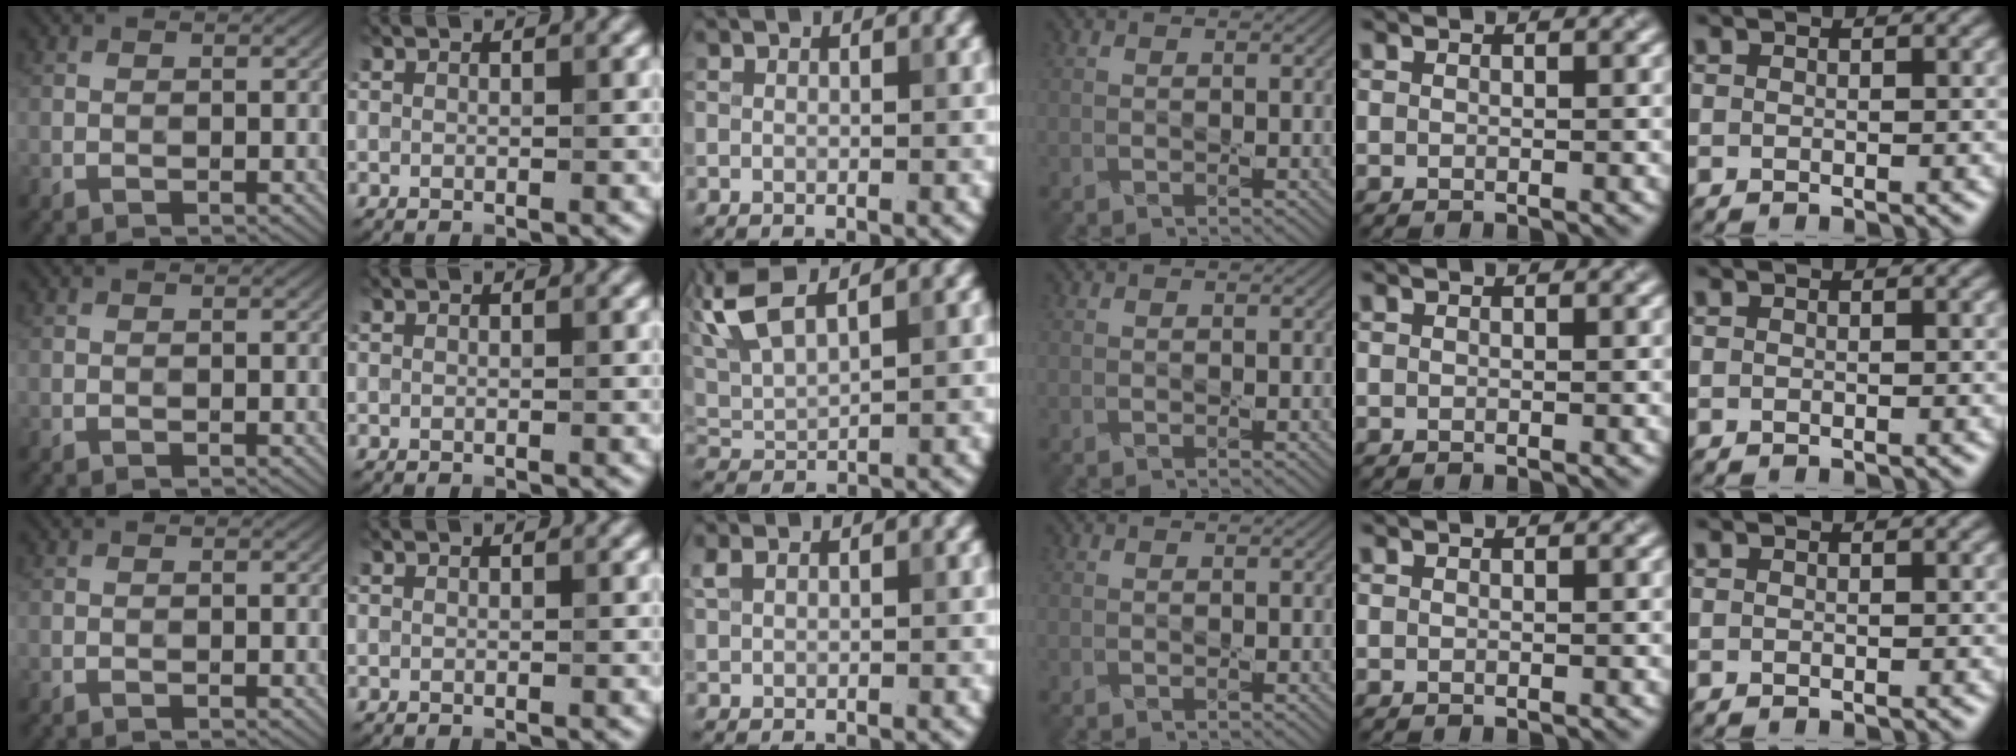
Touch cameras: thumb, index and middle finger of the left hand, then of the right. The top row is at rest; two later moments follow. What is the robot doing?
{"motion": "press", "object": "mouse"}